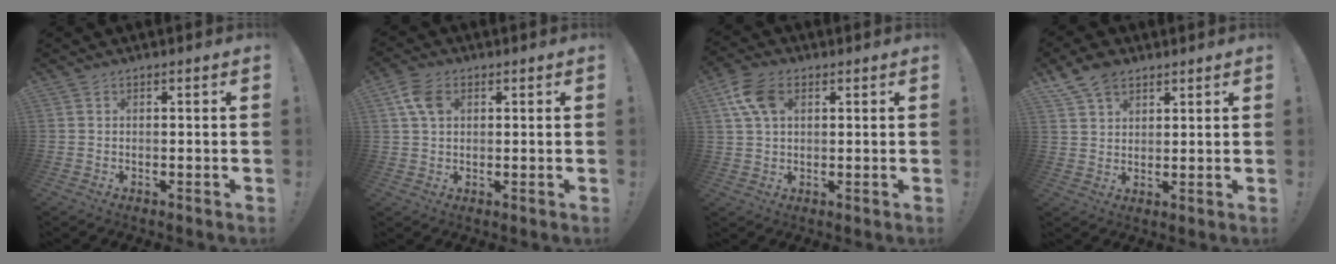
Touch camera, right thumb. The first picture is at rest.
{"total": 6.9, "force": [2.2, 4.6, 4.6], "torque": [-0.084, 0.002, 0.044]}
{"total": 10.2, "force": [3.7, 6.4, 7.0], "torque": [-0.138, 0.004, 0.073]}
{"total": 7.9, "force": [5.4, 4.7, 3.3], "torque": [-0.060, -0.019, 0.105]}